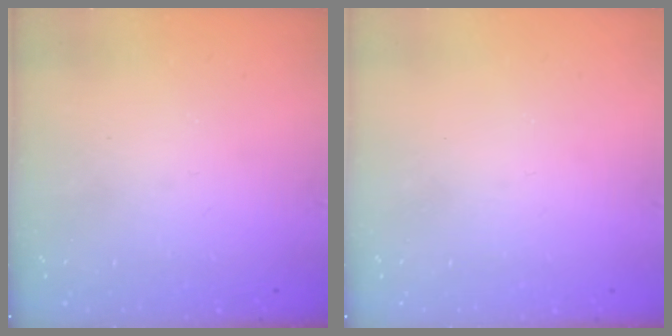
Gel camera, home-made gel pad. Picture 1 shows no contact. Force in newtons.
{"total": 0.5, "press": 0.5, "slide": 0.1}